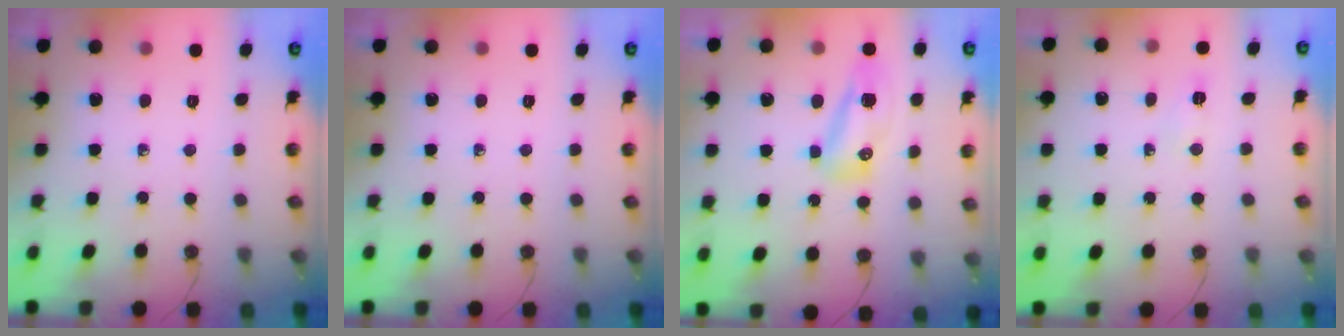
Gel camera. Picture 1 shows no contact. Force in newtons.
{"total": 0.0}
{"total": 12.0, "press": 10.2, "slide": 6.4}
{"total": 3.1, "press": 2.8, "slide": 1.3}